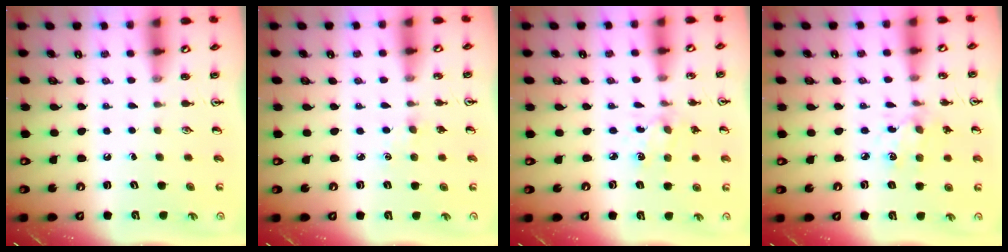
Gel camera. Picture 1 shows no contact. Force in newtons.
{"total": 1.1, "press": 1.1, "slide": 0.2}
{"total": 2.6, "press": 2.5, "slide": 0.8}
{"total": 2.6, "press": 2.4, "slide": 0.9}